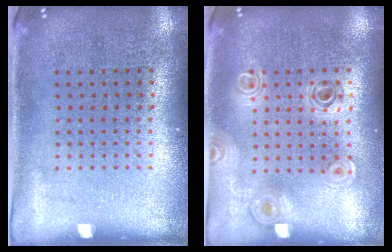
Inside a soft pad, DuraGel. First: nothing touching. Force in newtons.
{"total": 0.9, "press": 0.9, "slide": 0.1}